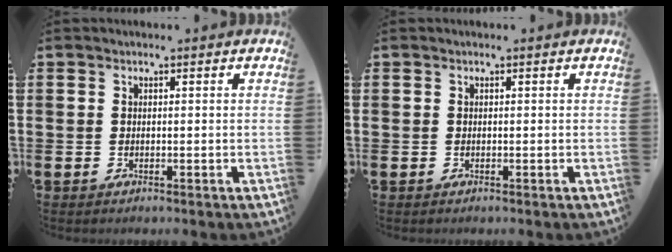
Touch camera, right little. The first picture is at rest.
{"total": 0.0}